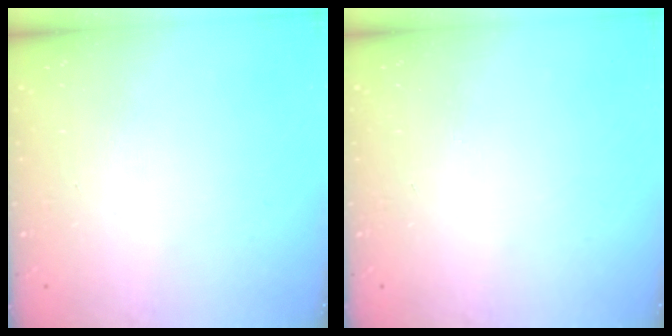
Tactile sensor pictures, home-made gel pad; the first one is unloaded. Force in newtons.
{"total": 0.0}